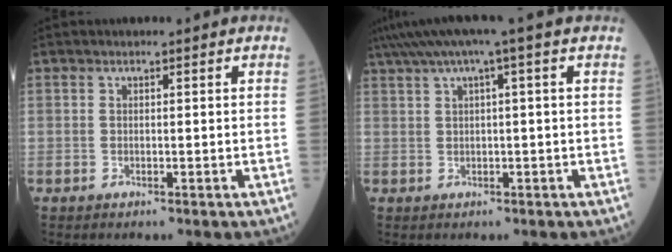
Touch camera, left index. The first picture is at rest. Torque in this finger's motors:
{"motor_torque": [0.90, -0.98, 0.49, 0.06]}